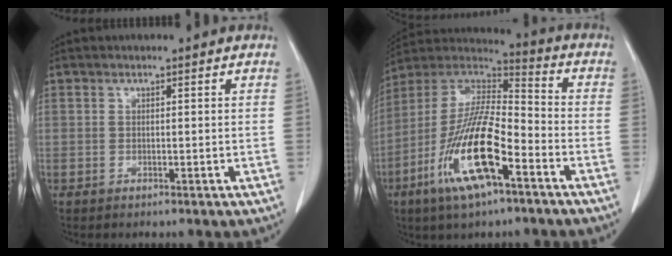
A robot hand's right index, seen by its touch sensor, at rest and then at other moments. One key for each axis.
{"total": 17.1, "fx": -7.5, "fy": 3.7, "fz": 14.9, "tx": -0.295, "ty": -0.009, "tz": -0.136}